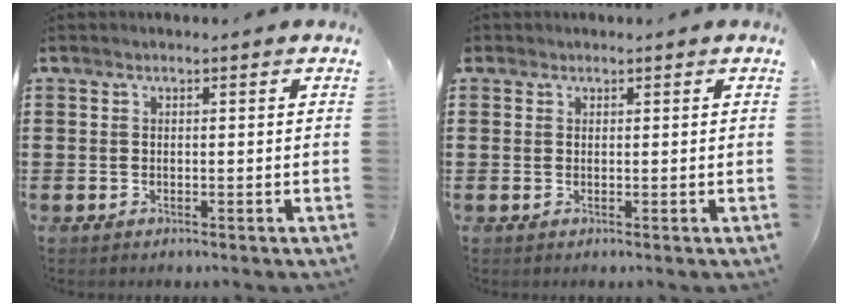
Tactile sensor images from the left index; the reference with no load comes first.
{"total": 0.6, "force": [0.4, 0.5, 0.1], "torque": [-0.004, 0.003, 0.007]}